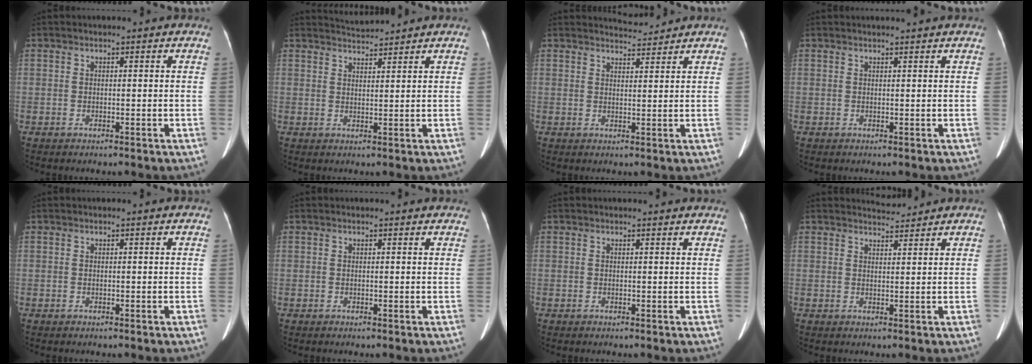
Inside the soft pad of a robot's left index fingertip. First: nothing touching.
{"total": 3.0, "force": [2.9, -0.5, -0.3], "torque": [0.000, 0.008, 0.056]}
{"total": 2.7, "force": [2.6, -0.2, -0.4], "torque": [-0.004, -0.001, 0.047]}
{"total": 1.9, "force": [1.8, -0.4, 0.6], "torque": [-0.008, 0.009, 0.026]}
{"total": 0.0}
{"total": 1.7, "force": [1.6, 0.4, 0.4], "torque": [-0.014, 0.006, 0.010]}
{"total": 2.6, "force": [2.6, 0.2, 0.7], "torque": [-0.012, 0.010, 0.023]}
{"total": 2.3, "force": [2.2, -0.3, -0.4], "torque": [-0.002, 0.000, 0.043]}